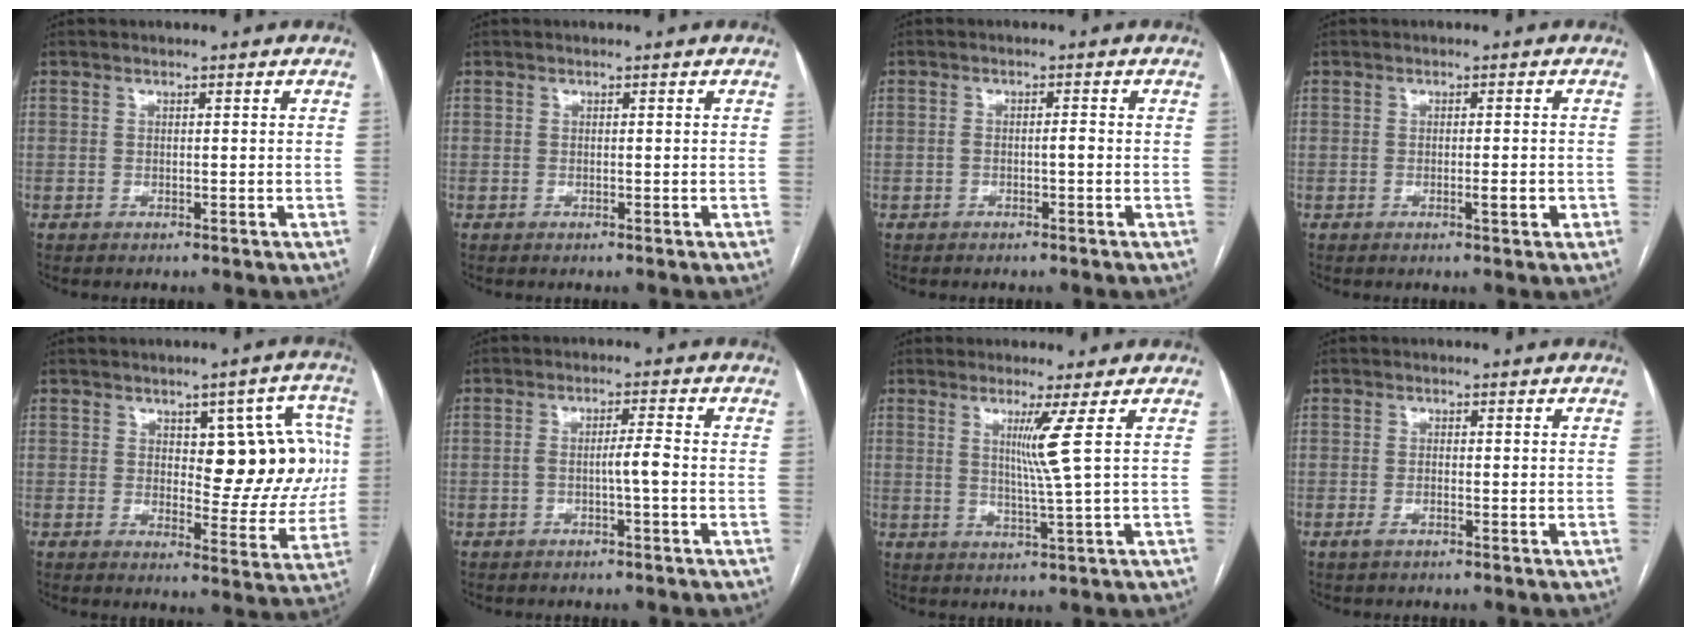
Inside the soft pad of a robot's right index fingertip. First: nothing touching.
{"total": 0.0}
{"total": 1.3, "force": [-0.6, 0.1, 1.2], "torque": [-0.020, 0.004, -0.011]}
{"total": 2.2, "force": [-0.8, 0.3, 2.0], "torque": [-0.032, -0.001, -0.011]}
{"total": 11.7, "force": [2.2, 5.1, 10.3], "torque": [-0.107, 0.023, 0.036]}
{"total": 2.9, "force": [-1.1, -0.3, 2.7], "torque": [-0.044, 0.007, -0.019]}
{"total": 4.7, "force": [1.5, -2.1, 3.9], "torque": [-0.077, -0.016, 0.035]}
{"total": 1.2, "force": [-0.8, 0.3, 0.9], "torque": [-0.018, -0.001, -0.013]}